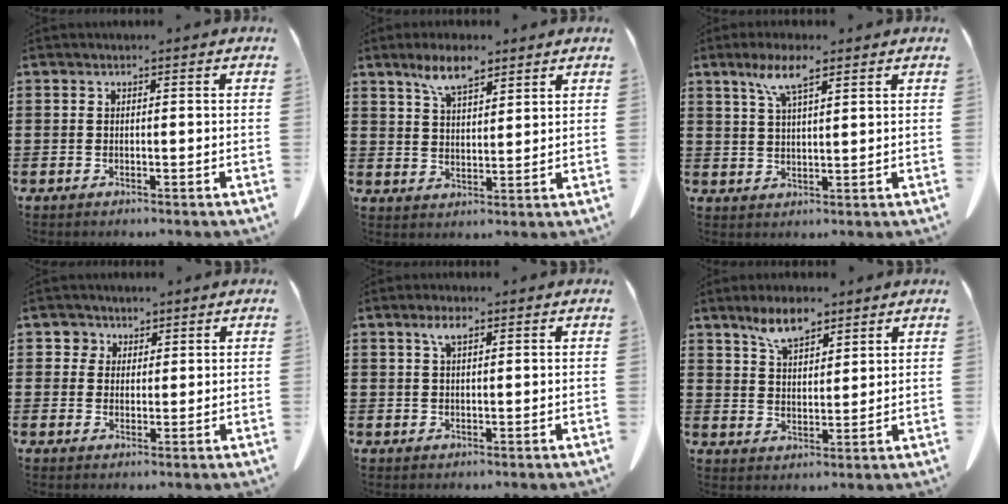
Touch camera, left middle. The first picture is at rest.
{"total": 6.6, "force": [4.8, 2.2, 4.0], "torque": [-0.090, -0.001, 0.087]}
{"total": 6.4, "force": [3.8, 1.6, 4.9], "torque": [-0.107, 0.008, 0.067]}
{"total": 3.0, "force": [1.9, 2.3, 0.3], "torque": [-0.010, 0.005, 0.034]}
{"total": 3.0, "force": [1.6, 0.9, 2.4], "torque": [-0.053, 0.005, 0.028]}
{"total": 6.5, "force": [5.0, 2.6, 3.4], "torque": [-0.073, -0.006, 0.090]}